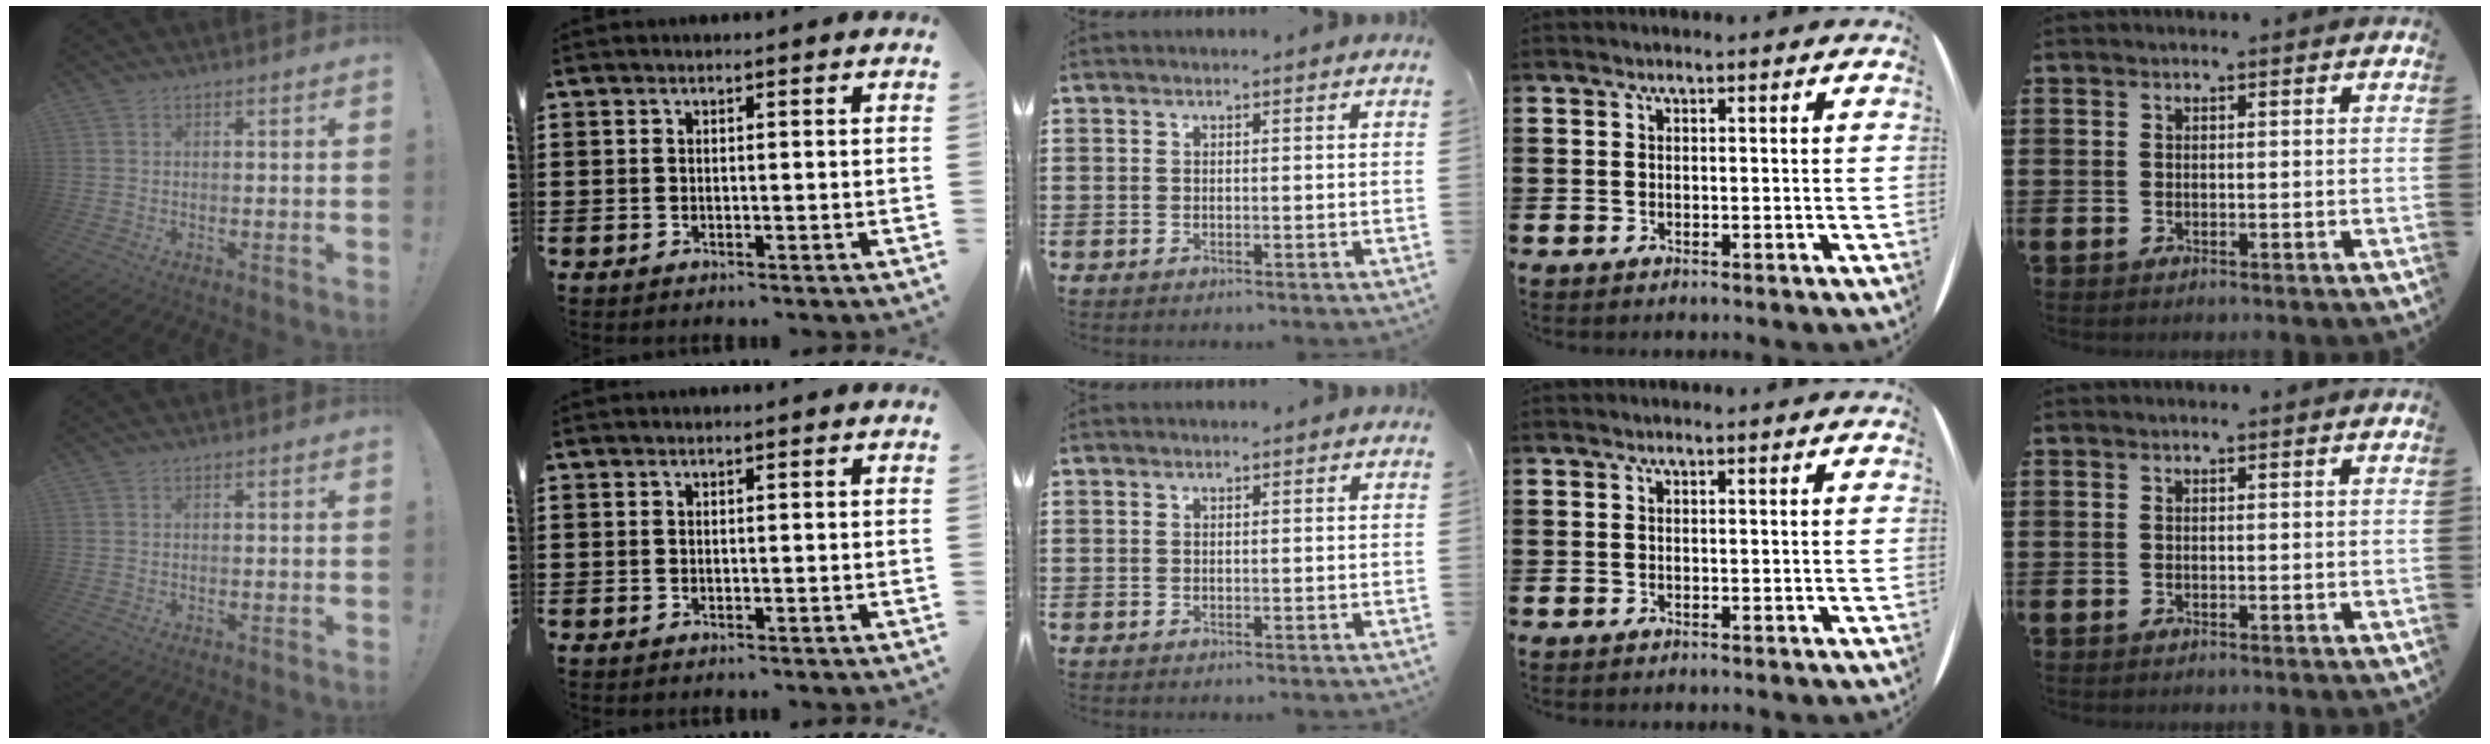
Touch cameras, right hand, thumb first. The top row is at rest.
{}